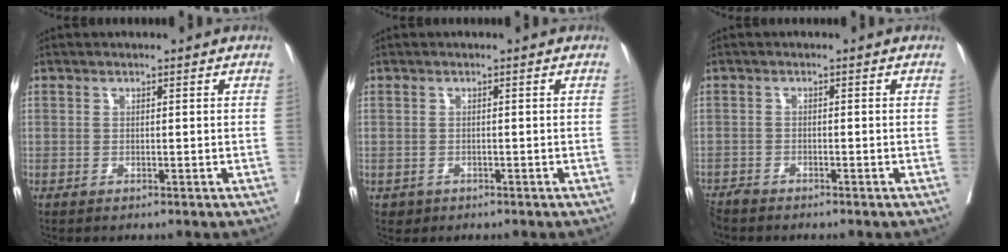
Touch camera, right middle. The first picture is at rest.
{"total": 1.1, "force": [-0.4, 1.0, 0.1], "torque": [-0.004, 0.003, 0.000]}
{"total": 3.2, "force": [-3.0, 0.6, 0.7], "torque": [-0.011, -0.010, -0.056]}